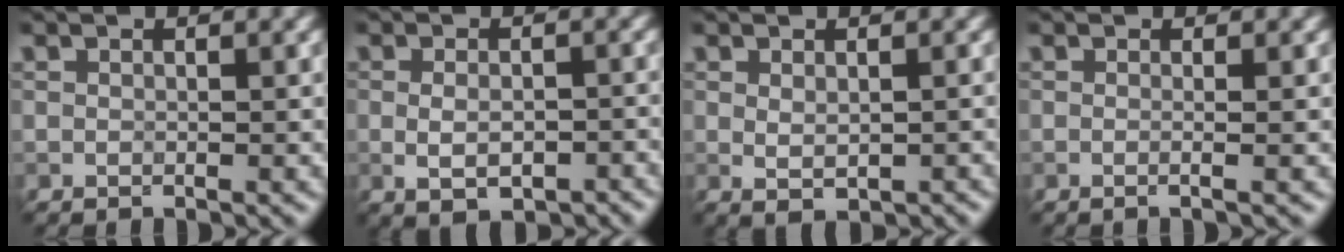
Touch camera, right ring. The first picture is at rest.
{"total": 3.7, "force": [-1.1, 1.9, 3.0], "torque": [-0.049, -0.004, -0.011]}
{"total": 1.7, "force": [-0.1, 0.9, 1.5], "torque": [-0.029, -0.007, 0.003]}
{"total": 2.6, "force": [0.5, 1.4, 2.1], "torque": [-0.003, 0.000, -0.024]}